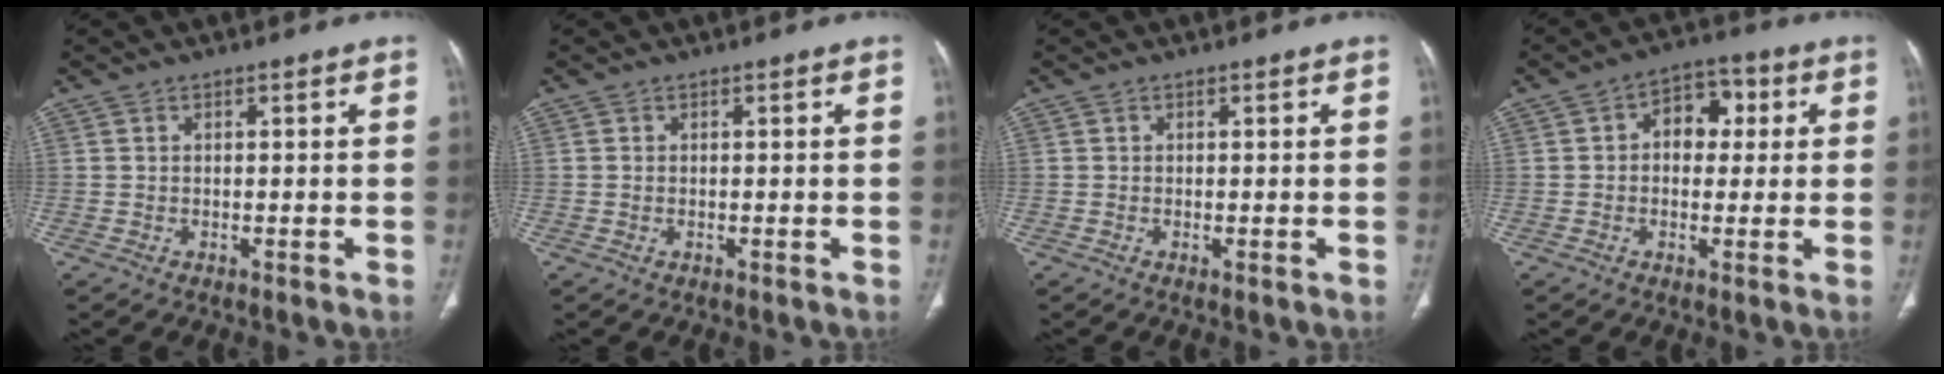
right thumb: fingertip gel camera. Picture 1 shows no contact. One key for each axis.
{"total": 0.0}
{"total": 0.0}
{"total": 7.8, "fx": 1.5, "fy": 5.6, "fz": 5.3, "tx": -0.037, "ty": 0.016, "tz": 0.014}